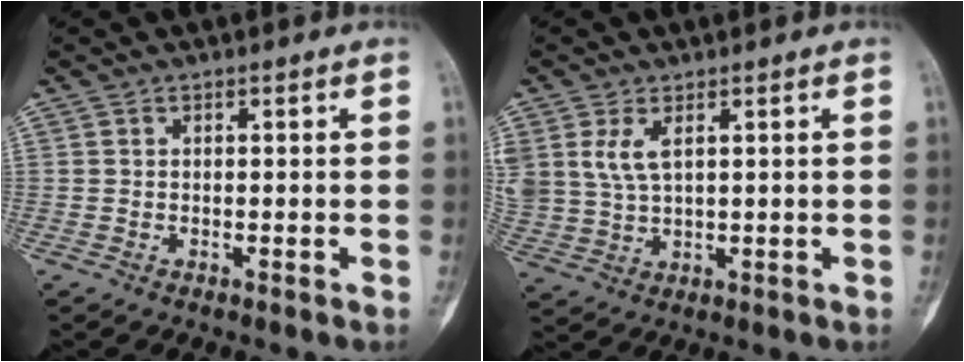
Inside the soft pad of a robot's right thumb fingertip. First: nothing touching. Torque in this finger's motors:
{"motor_torque": [-0.18, 0.34, 0.17, 0.09, 0.18]}